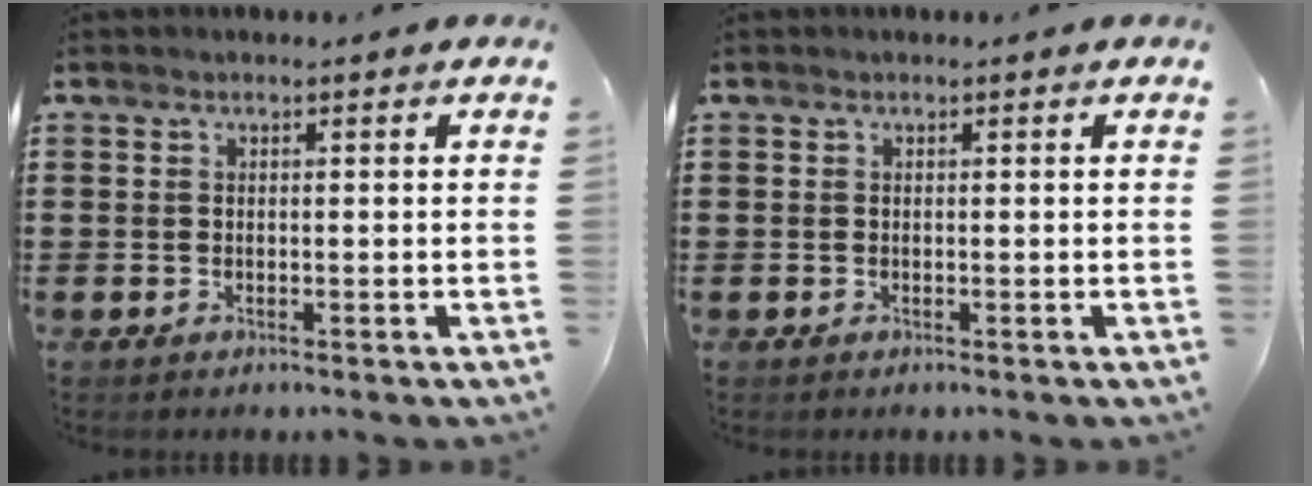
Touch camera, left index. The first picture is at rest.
{"total": 0.0}